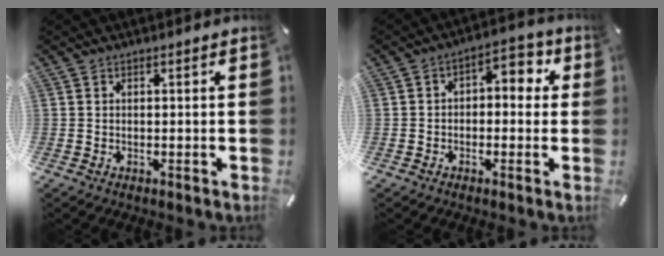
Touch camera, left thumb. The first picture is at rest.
{"total": 5.4, "force": [0.2, 3.7, 3.9], "torque": [-0.054, 0.001, -0.006]}